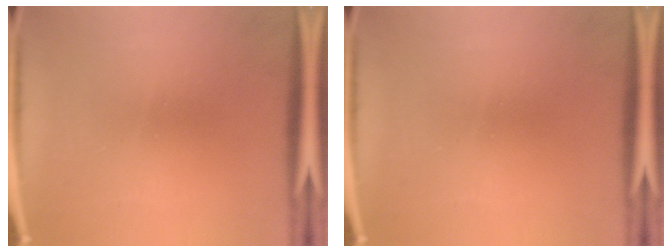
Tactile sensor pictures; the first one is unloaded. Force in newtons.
{"total": 0.0}